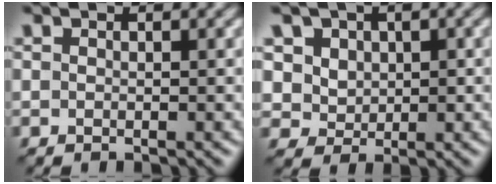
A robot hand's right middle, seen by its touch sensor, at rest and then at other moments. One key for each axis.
{"total": 5.7, "fx": 2.5, "fy": 4.5, "fz": 2.4, "tx": -0.046, "ty": -0.001, "tz": 0.034}